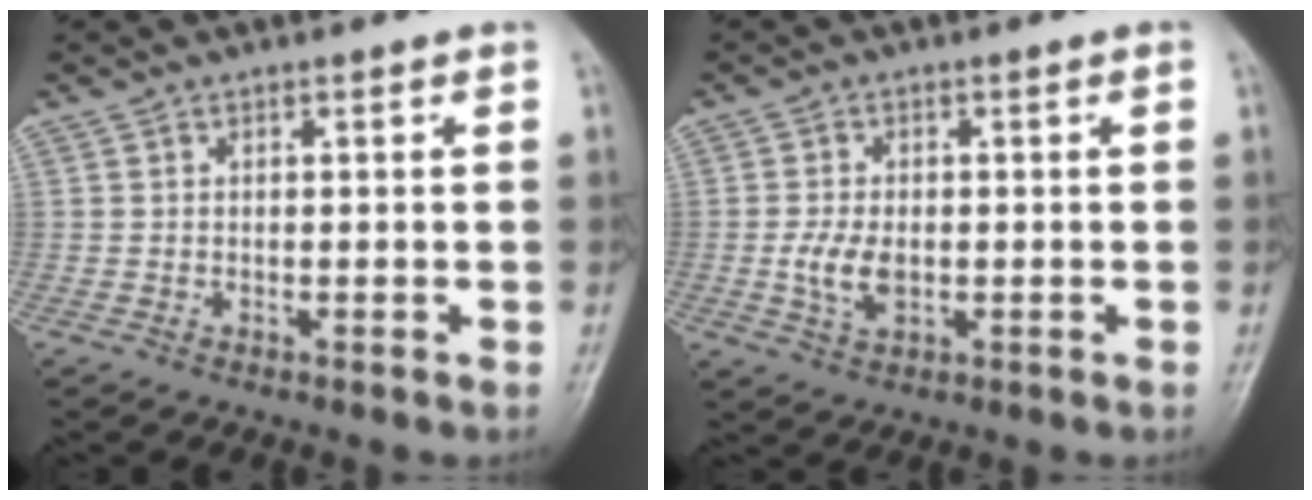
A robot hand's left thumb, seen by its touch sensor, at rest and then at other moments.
{"total": 5.2, "force": [-0.7, 3.1, 4.1], "torque": [-0.083, -0.001, -0.011]}